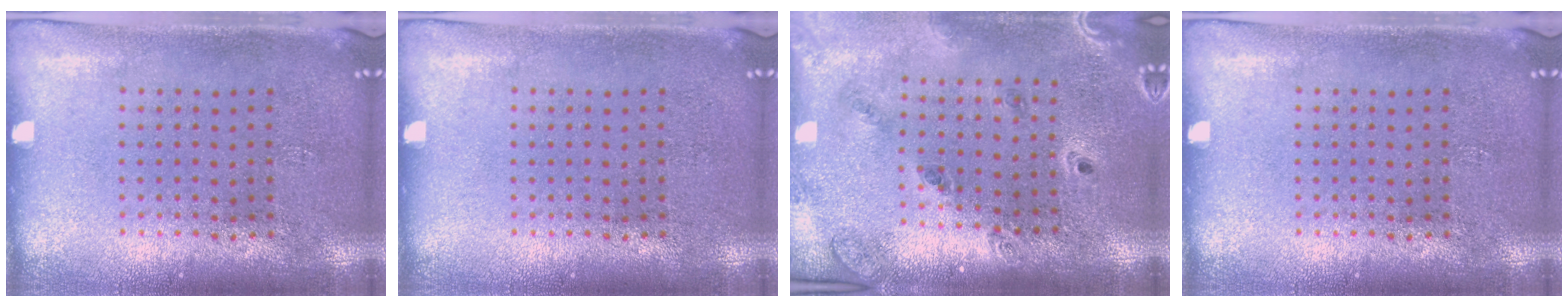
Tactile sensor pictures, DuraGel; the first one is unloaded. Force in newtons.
{"total": 0.0}
{"total": 1.4, "press": 1.4, "slide": 0.1}
{"total": 0.0}